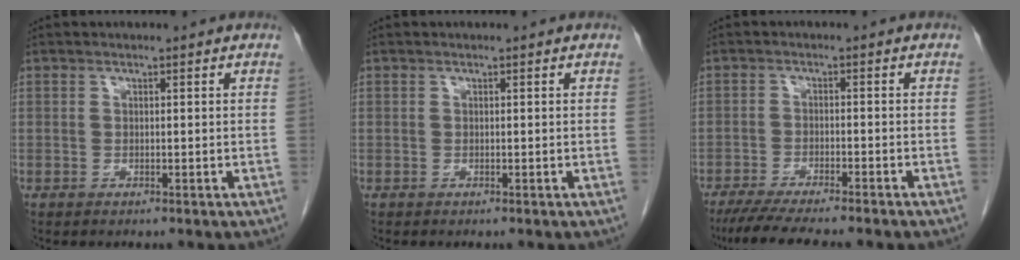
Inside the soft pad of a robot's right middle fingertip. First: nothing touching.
{"total": 0.0}
{"total": 9.9, "force": [-8.4, 0.3, 5.3], "torque": [-0.072, -0.022, -0.129]}